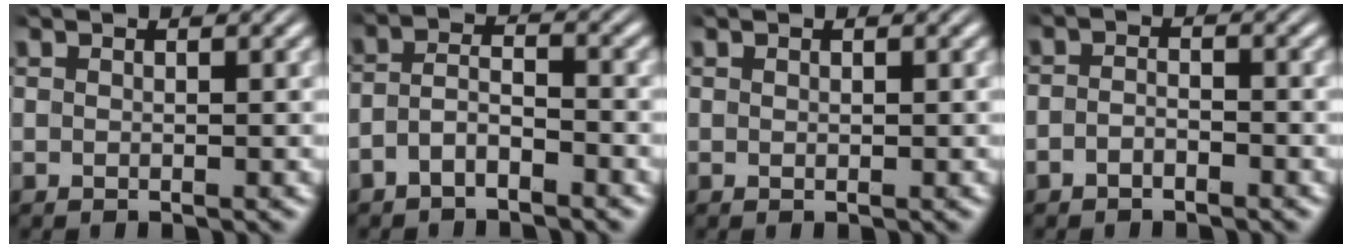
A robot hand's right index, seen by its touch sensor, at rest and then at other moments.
{"total": 3.8, "force": [-2.6, 2.1, 1.8], "torque": [-0.033, -0.010, -0.047]}
{"total": 0.0}
{"total": 1.8, "force": [-1.6, 0.8, 0.5], "torque": [-0.011, -0.007, -0.029]}